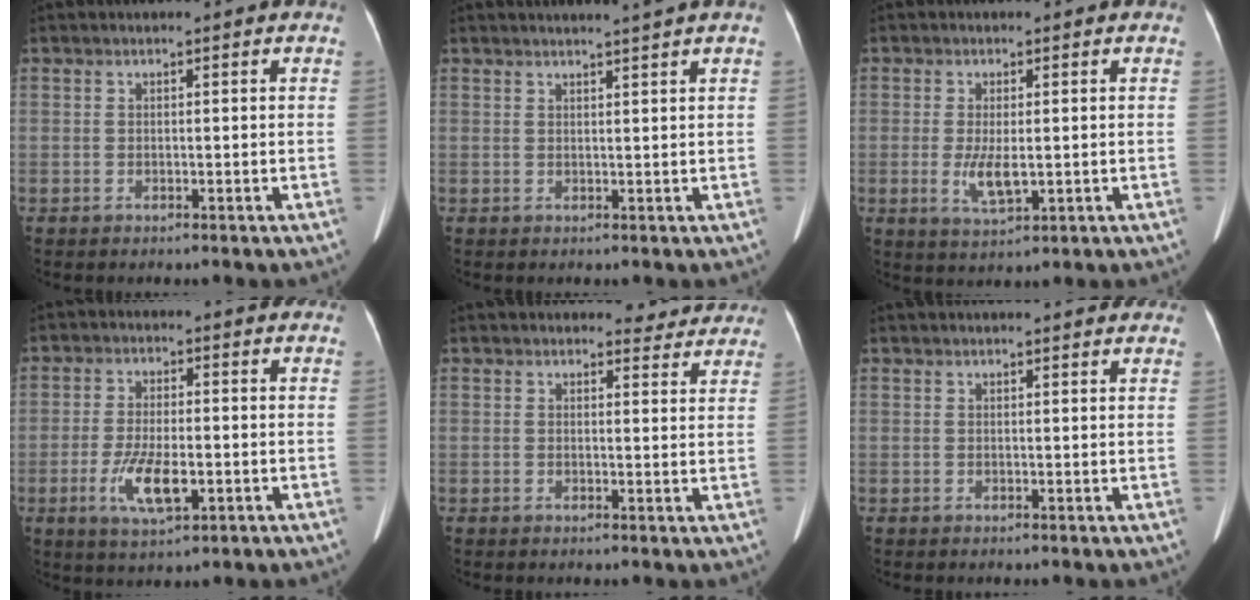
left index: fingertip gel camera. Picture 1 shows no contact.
{"total": 3.4, "force": [2.9, -1.1, 1.4], "torque": [-0.015, 0.001, 0.037]}
{"total": 4.4, "force": [-0.5, 1.4, 4.1], "torque": [-0.083, -0.010, -0.002]}
{"total": 7.1, "force": [-2.3, 2.3, 6.4], "torque": [-0.128, -0.008, -0.036]}
{"total": 4.2, "force": [3.9, 1.5, 0.1], "torque": [0.011, -0.008, 0.029]}
{"total": 5.2, "force": [4.5, 1.1, 2.3], "torque": [-0.025, 0.023, 0.049]}